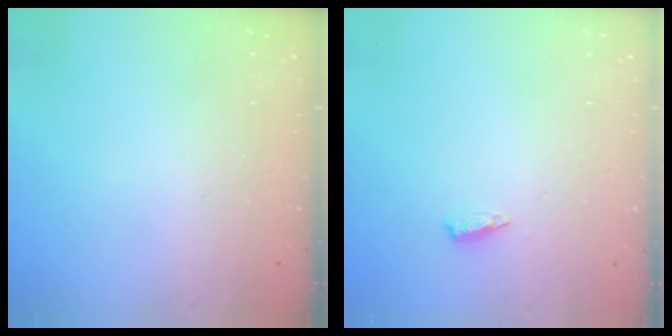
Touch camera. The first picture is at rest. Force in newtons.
{"total": 4.9, "press": 4.8, "slide": 1.2}